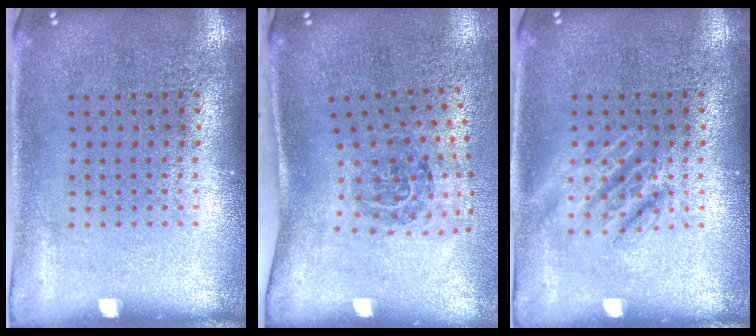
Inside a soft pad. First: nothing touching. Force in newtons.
{"total": 1.8, "press": 1.3, "slide": 1.3}
{"total": 2.3, "press": 2.2, "slide": 0.3}